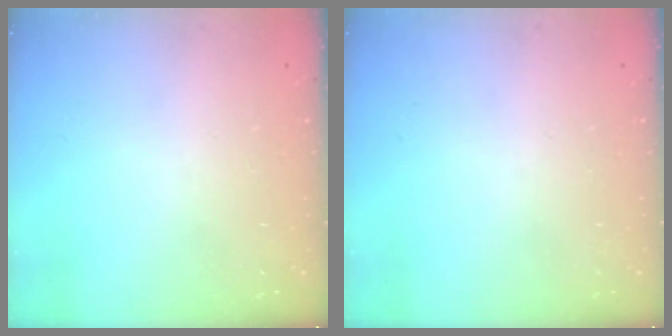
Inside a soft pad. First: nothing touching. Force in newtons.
{"total": 0.0}